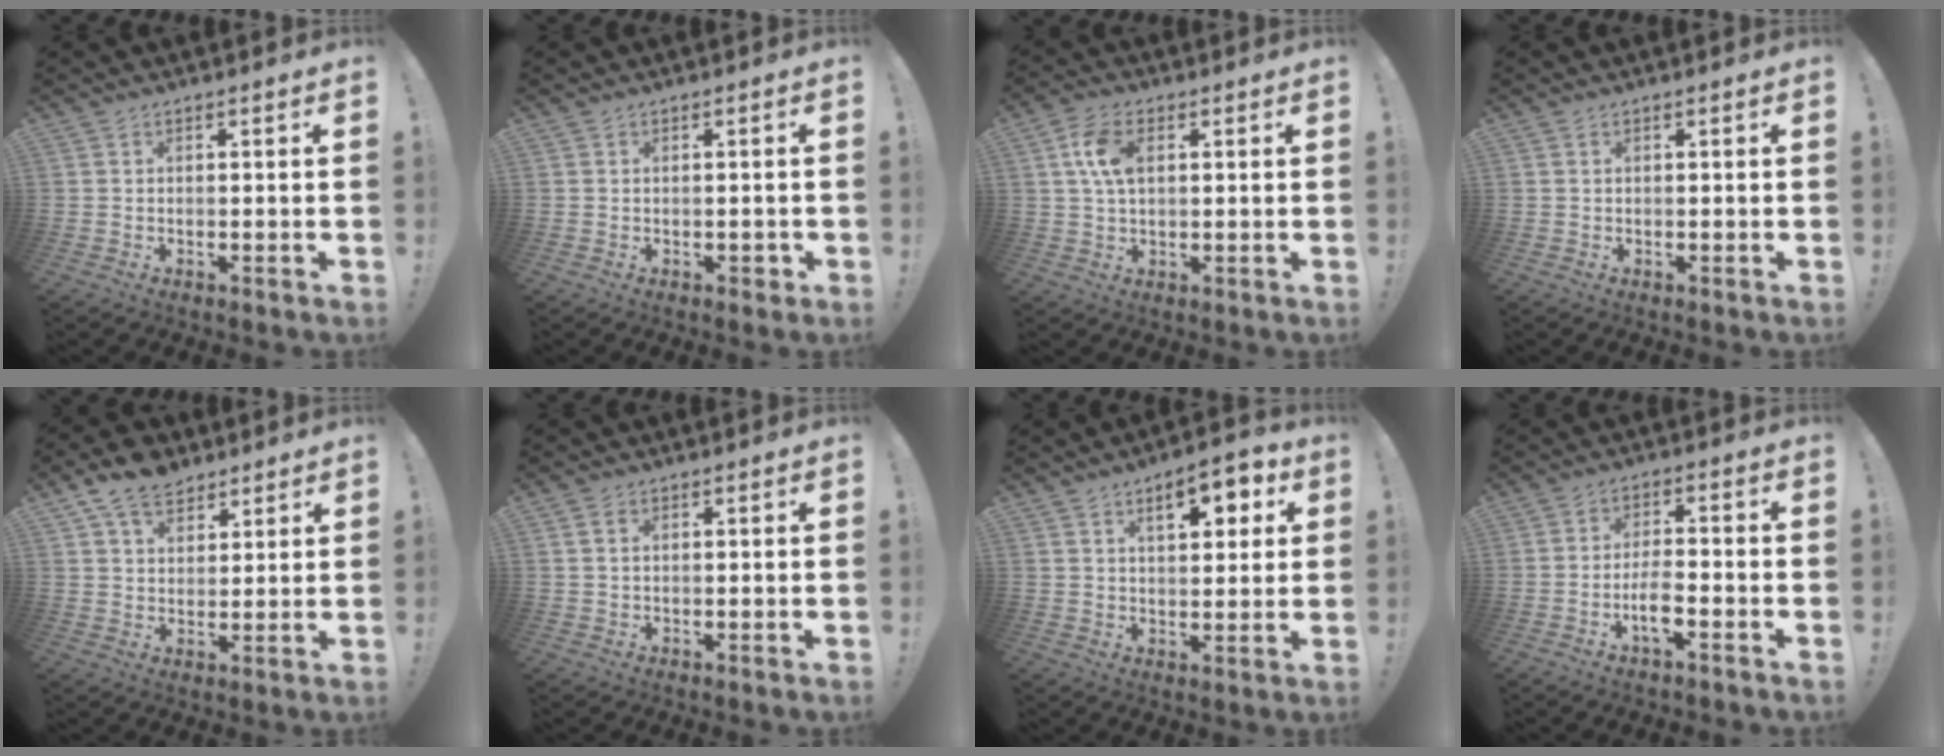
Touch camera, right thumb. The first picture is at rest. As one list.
[{"total": 1.6, "force": [-0.4, 1.2, 0.9], "torque": [-0.013, 0.005, -0.007]}, {"total": 8.8, "force": [2.2, 5.4, 6.6], "torque": [-0.125, 0.005, 0.040]}, {"total": 0.0}, {"total": 9.9, "force": [6.7, 6.0, 4.1], "torque": [-0.067, -0.032, 0.130]}, {"total": 2.0, "force": [0.8, 1.3, 1.2], "torque": [-0.020, 0.003, 0.014]}, {"total": 9.8, "force": [4.3, 4.4, 7.7], "torque": [-0.102, -0.010, 0.067]}, {"total": 6.8, "force": [-3.0, 2.1, 5.7], "torque": [-0.116, 0.008, -0.052]}]